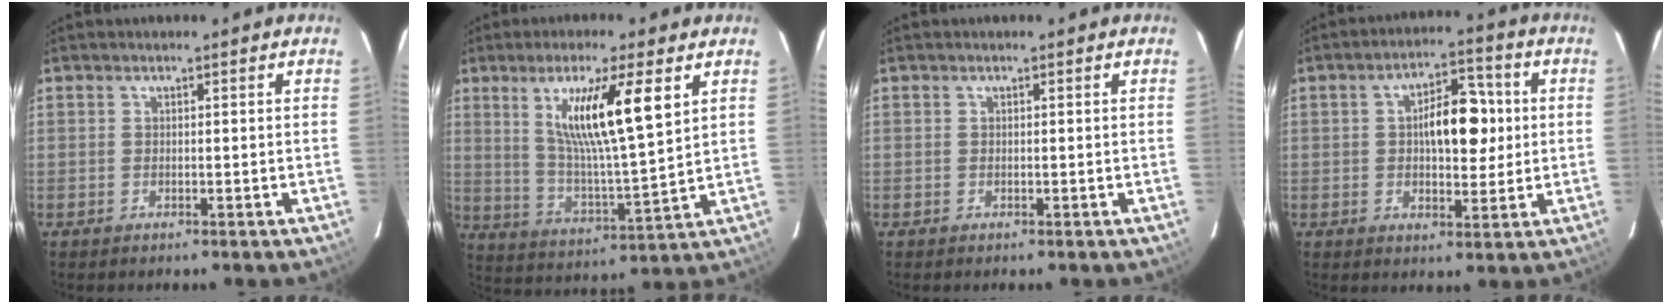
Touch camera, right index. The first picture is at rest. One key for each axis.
{"total": 13.8, "fx": 5.3, "fy": 0.9, "fz": 12.7, "tx": -0.238, "ty": -0.007, "tz": 0.098}
{"total": 0.0}
{"total": 11.4, "fx": 1.2, "fy": 5.3, "fz": 10.0, "tx": -0.154, "ty": 0.029, "tz": 0.022}